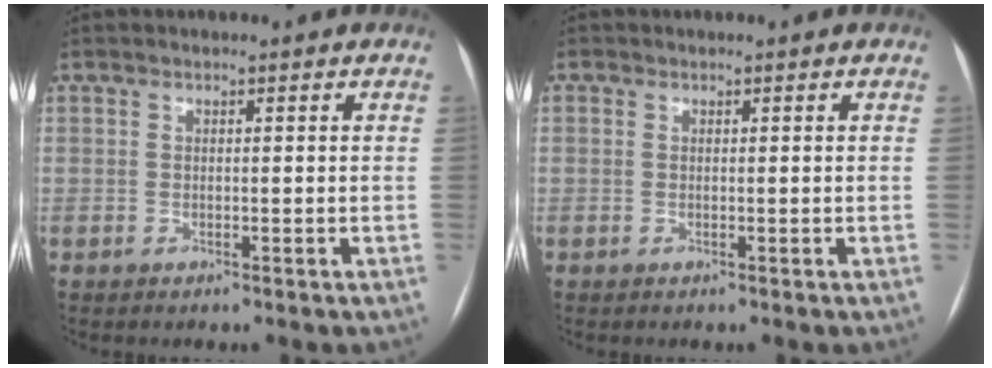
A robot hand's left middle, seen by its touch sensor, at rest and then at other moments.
{"total": 0.0}